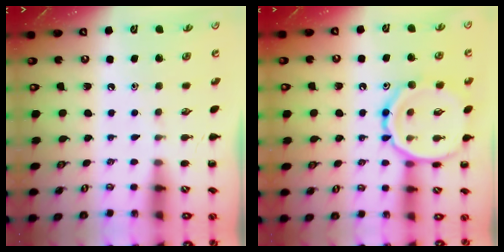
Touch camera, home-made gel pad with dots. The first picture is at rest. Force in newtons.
{"total": 15.5, "press": 15.4, "slide": 1.0}